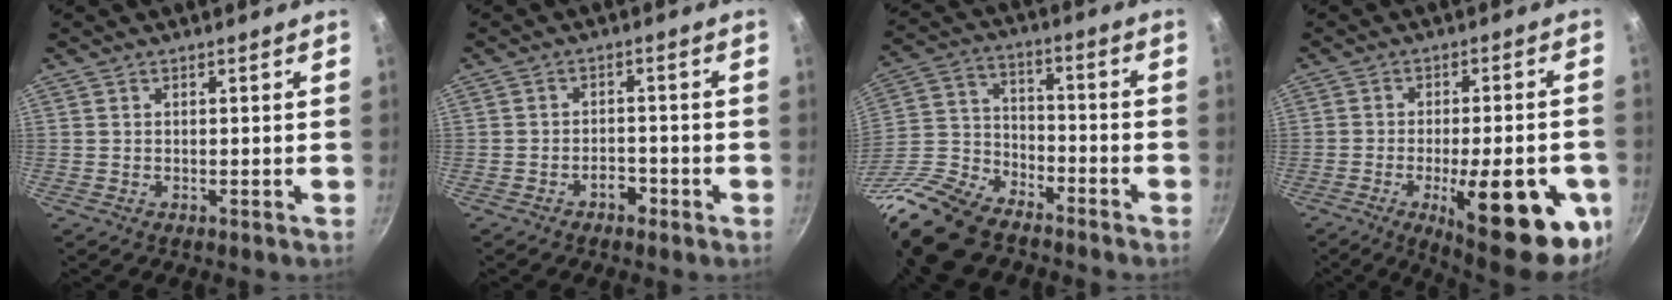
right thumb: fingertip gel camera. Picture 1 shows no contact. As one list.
[{"total": 2.9, "force": [-1.9, 1.5, 1.5], "torque": [-0.010, 0.022, -0.028]}, {"total": 20.2, "force": [-15.3, 9.4, 9.3], "torque": [-0.188, 0.069, -0.300]}, {"total": 22.3, "force": [-7.4, 7.1, 19.8], "torque": [-0.231, 0.003, -0.094]}]